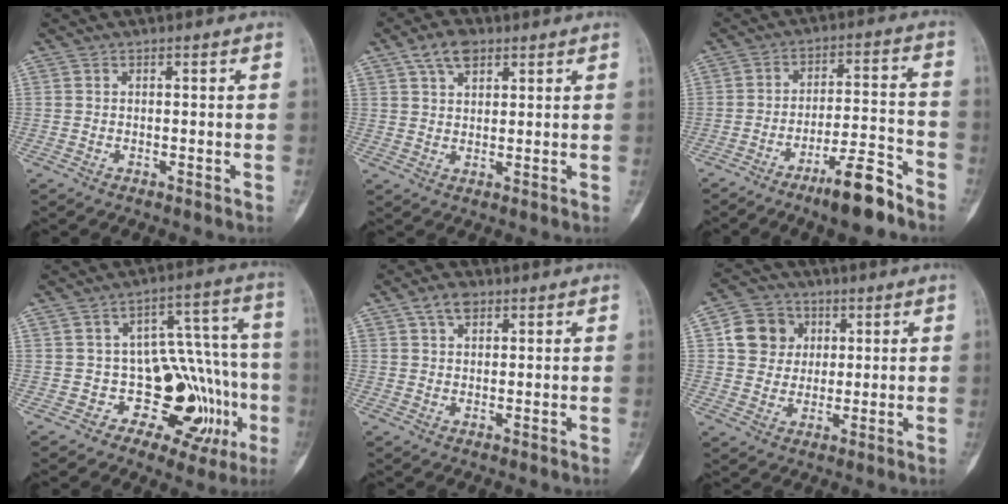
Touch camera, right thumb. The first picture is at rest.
{"total": 5.6, "force": [3.2, 3.2, 3.4], "torque": [-0.045, -0.001, 0.057]}
{"total": 10.7, "force": [-7.5, 2.0, 7.3], "torque": [-0.120, 0.059, -0.124]}
{"total": 15.3, "force": [-4.7, 9.5, 11.0], "torque": [-0.079, 0.041, -0.059]}
{"total": 3.9, "force": [2.1, 2.4, 2.3], "torque": [-0.029, 0.004, 0.038]}
{"total": 8.9, "force": [2.2, 8.0, 3.1], "torque": [-0.022, -0.003, 0.035]}